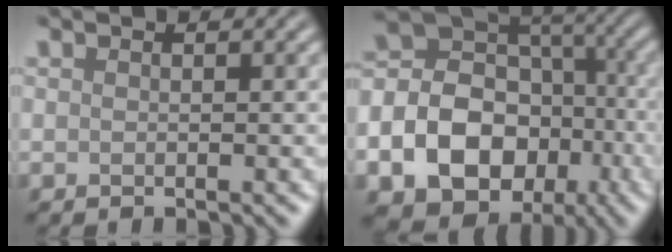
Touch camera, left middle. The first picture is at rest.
{"total": 17.2, "force": [-6.0, 14.1, 8.0], "torque": [-0.191, -0.015, -0.112]}